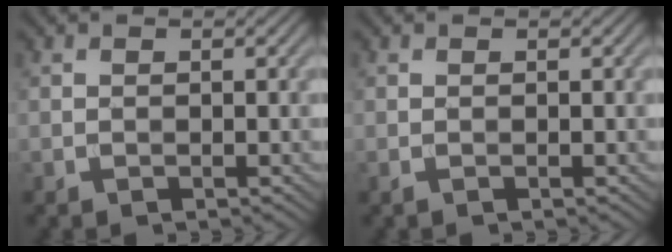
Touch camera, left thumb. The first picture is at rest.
{"total": 0.0}